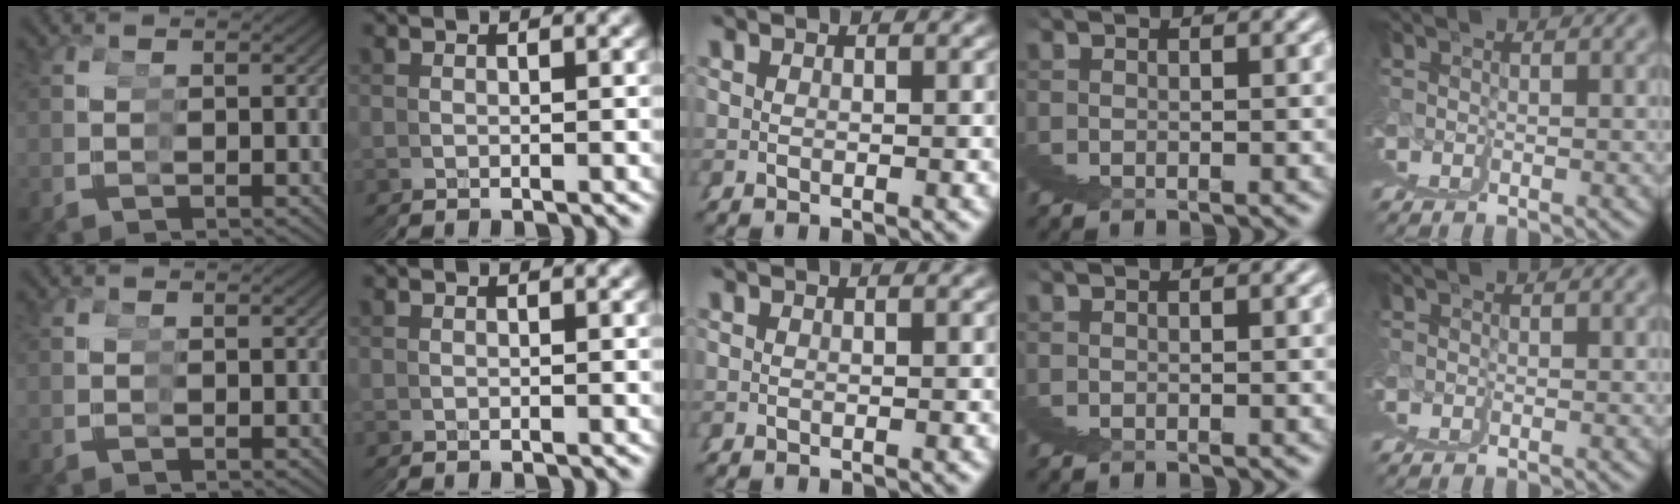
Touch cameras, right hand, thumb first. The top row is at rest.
{}